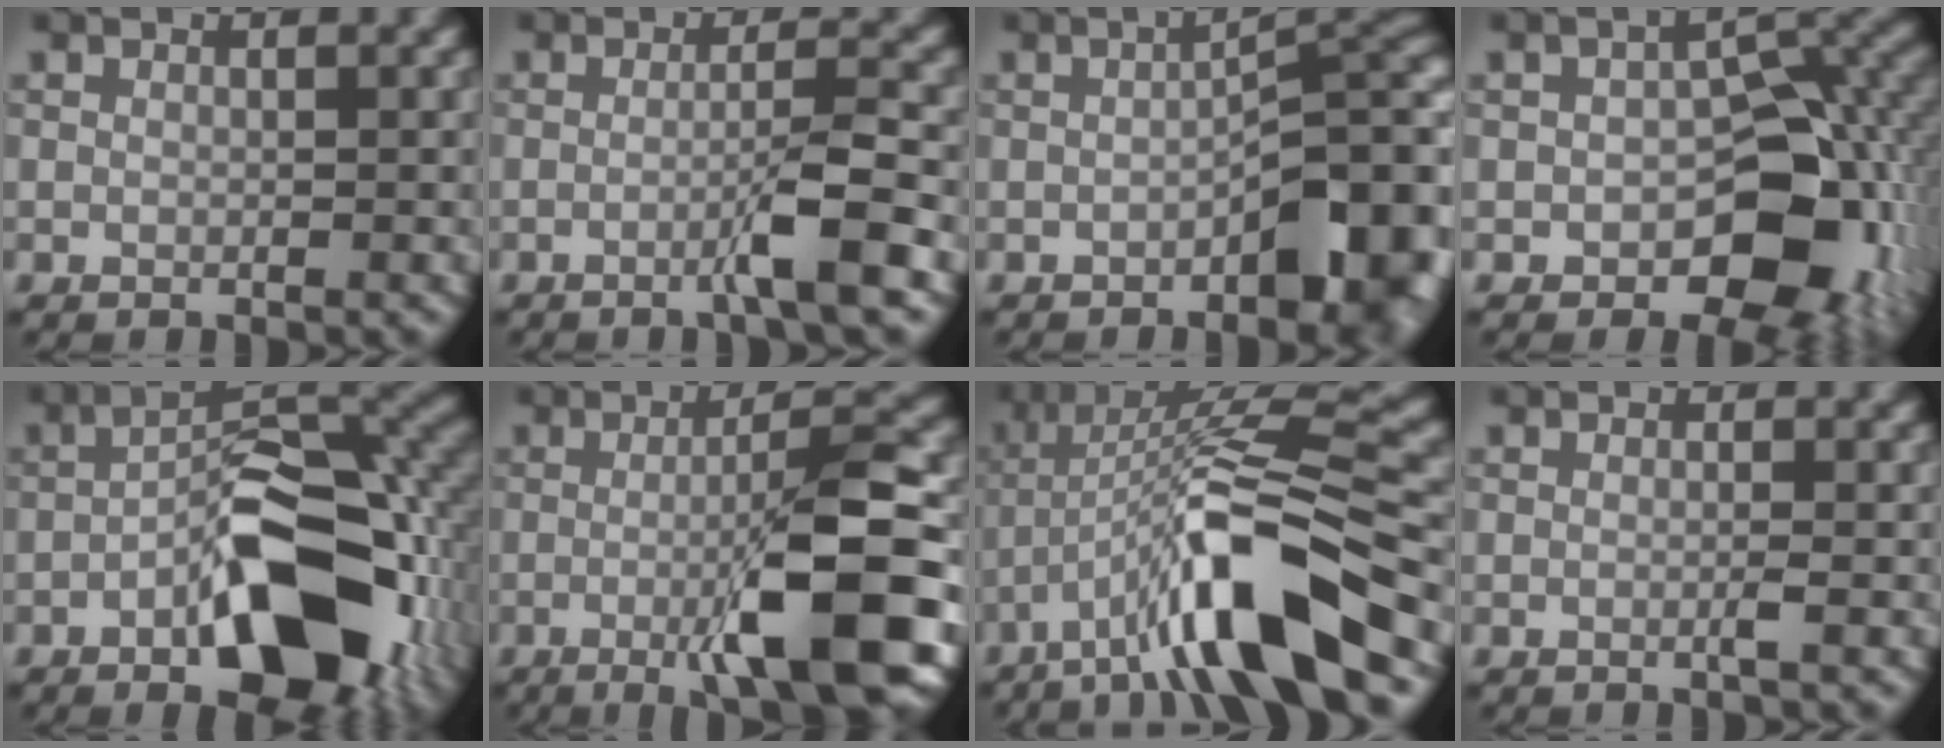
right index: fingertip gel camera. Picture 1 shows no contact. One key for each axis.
{"total": 3.7, "fx": -1.4, "fy": 0.1, "fz": 3.4, "tx": -0.050, "ty": 0.011, "tz": -0.037}
{"total": 8.8, "fx": -2.7, "fy": 3.2, "fz": 7.7, "tx": -0.079, "ty": 0.009, "tz": -0.039}
{"total": 9.6, "fx": -3.0, "fy": 5.7, "fz": 7.2, "tx": -0.081, "ty": -0.005, "tz": -0.042}
{"total": 12.2, "fx": -4.6, "fy": 5.4, "fz": 9.9, "tx": -0.142, "ty": 0.008, "tz": -0.080}
{"total": 10.8, "fx": -2.9, "fy": 2.0, "fz": 10.2, "tx": -0.138, "ty": 0.007, "tz": -0.054}
{"total": 10.9, "fx": -5.4, "fy": 1.9, "fz": 9.2, "tx": -0.161, "ty": 0.017, "tz": -0.097}
{"total": 0.7, "fx": -0.2, "fy": 0.0, "fz": 0.7, "tx": -0.014, "ty": -0.002, "tz": -0.008}